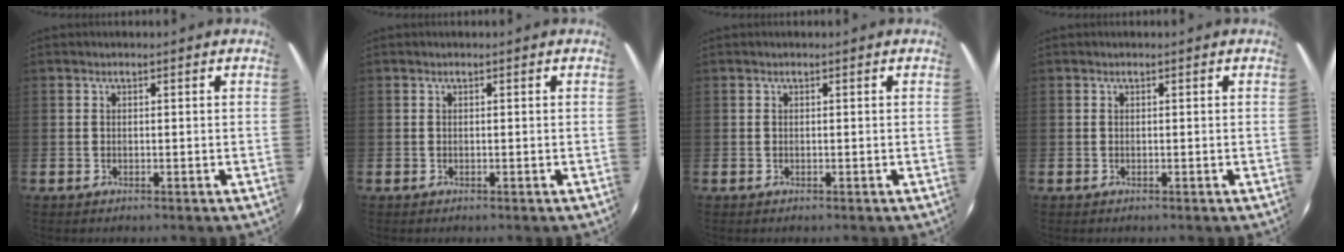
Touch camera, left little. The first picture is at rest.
{"total": 0.0}
{"total": 0.0}
{"total": 0.0}